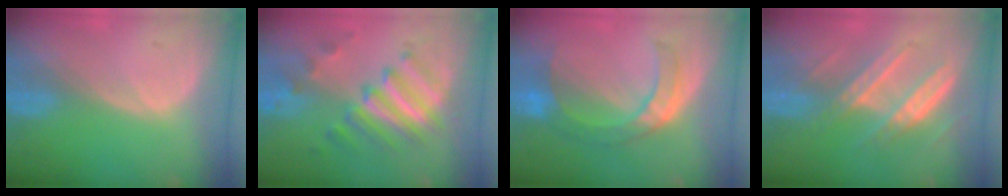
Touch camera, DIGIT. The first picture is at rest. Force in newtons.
{"total": 7.9, "press": 7.8, "slide": 1.0}
{"total": 7.4, "press": 7.2, "slide": 1.9}
{"total": 7.6, "press": 6.9, "slide": 3.3}